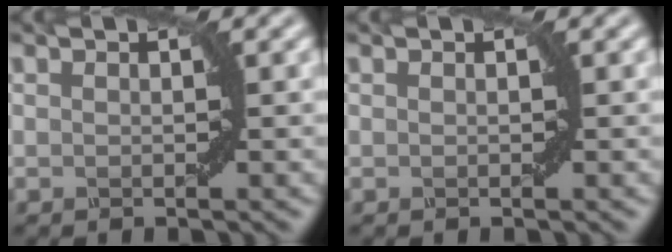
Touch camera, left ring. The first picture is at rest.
{"total": 0.0}